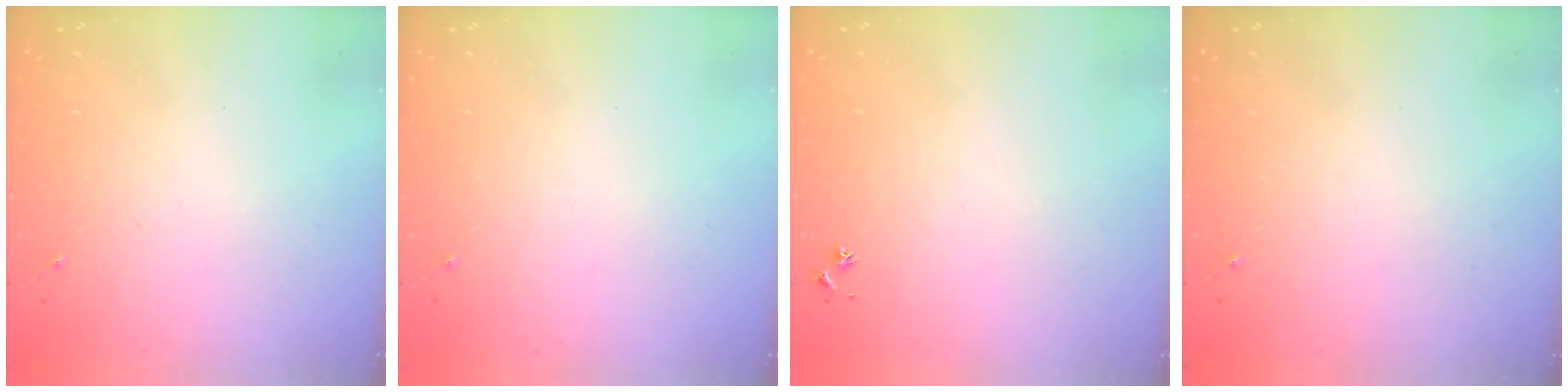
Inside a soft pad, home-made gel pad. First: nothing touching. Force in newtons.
{"total": 0.0}
{"total": 2.9, "press": 2.8, "slide": 0.3}
{"total": 0.0}